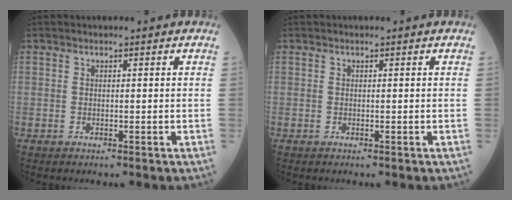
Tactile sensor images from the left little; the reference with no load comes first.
{"total": 0.0}